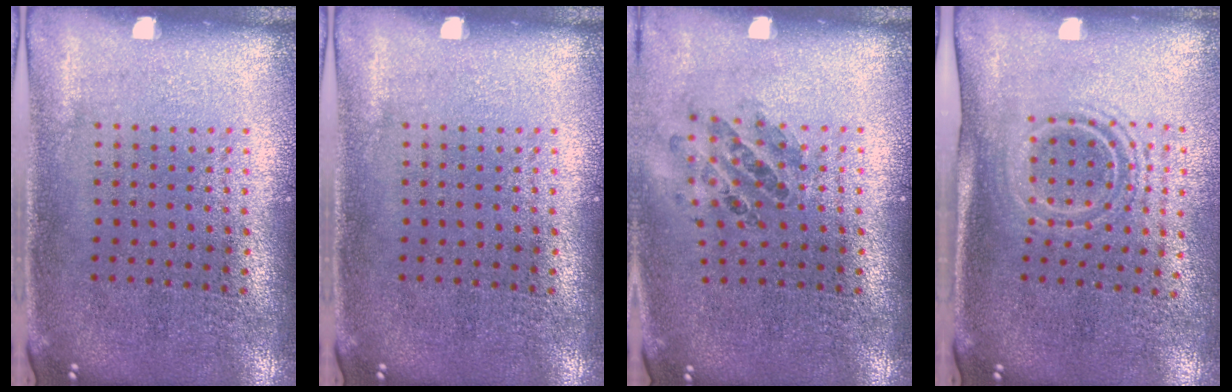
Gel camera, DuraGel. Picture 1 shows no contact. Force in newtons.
{"total": 0.0}
{"total": 0.9, "press": 0.9, "slide": 0.0}
{"total": 1.5, "press": 1.1, "slide": 1.0}